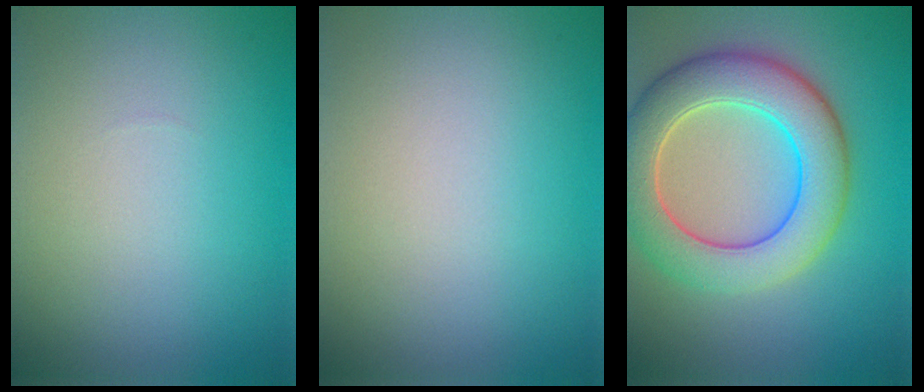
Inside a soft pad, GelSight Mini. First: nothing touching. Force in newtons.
{"total": 0.0}
{"total": 8.3, "press": 8.3, "slide": 0.6}